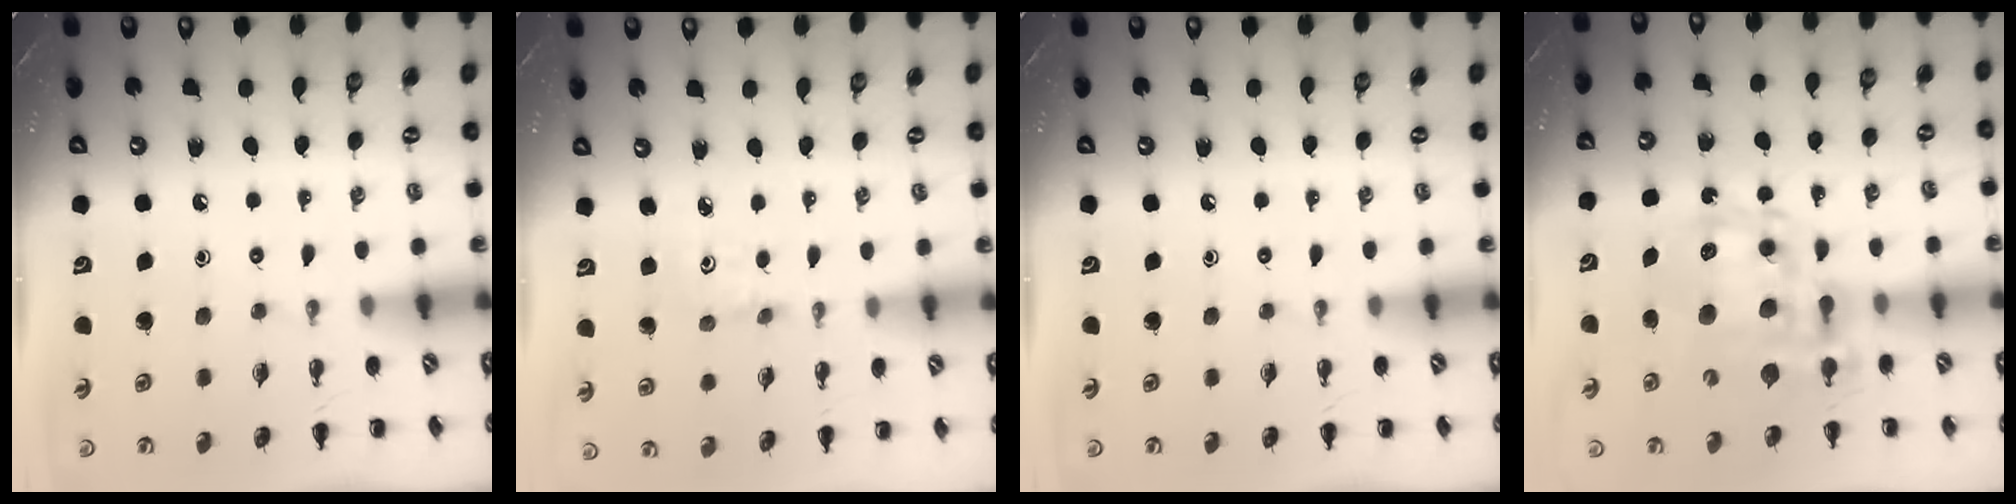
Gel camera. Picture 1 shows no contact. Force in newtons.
{"total": 3.2, "press": 3.0, "slide": 0.8}
{"total": 0.0}
{"total": 16.0, "press": 15.5, "slide": 3.6}